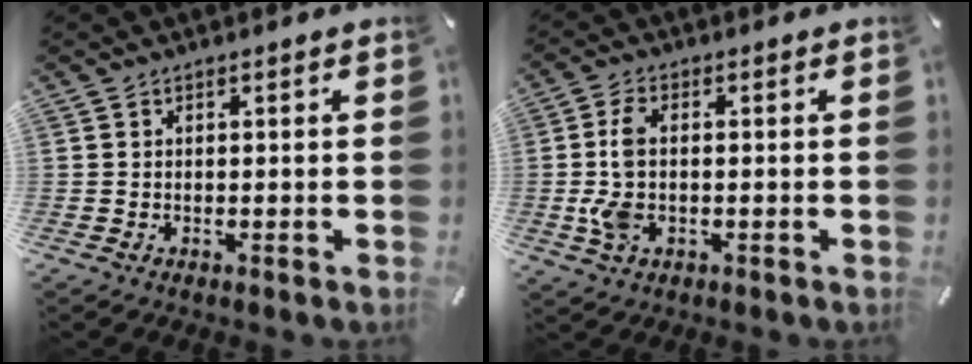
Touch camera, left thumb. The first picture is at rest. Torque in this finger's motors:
{"motor_torque": [2.03, 1.89, 1.15, -1.17, 0.43]}